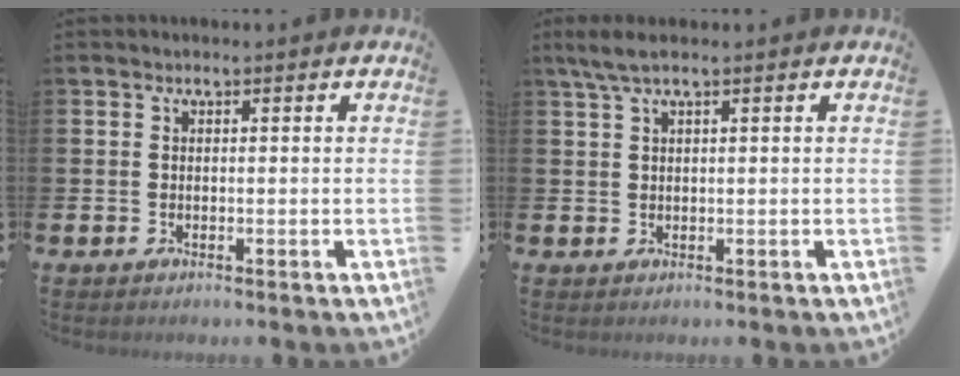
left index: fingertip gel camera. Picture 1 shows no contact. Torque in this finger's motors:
{"motor_torque": [0.37, -0.22, 0.30, 0.14]}